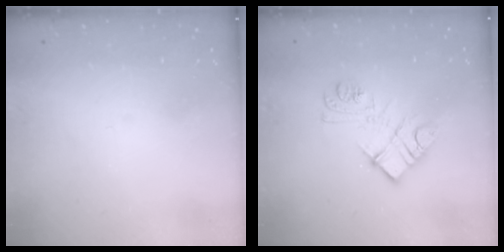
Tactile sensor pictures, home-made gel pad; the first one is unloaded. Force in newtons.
{"total": 11.1, "press": 11.1, "slide": 0.5}